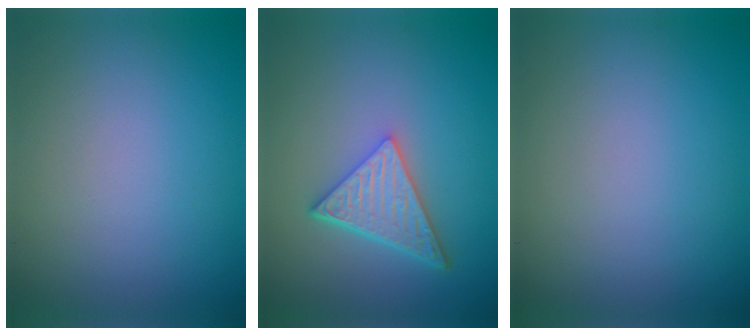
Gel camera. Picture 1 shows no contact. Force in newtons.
{"total": 5.1, "press": 3.7, "slide": 3.5}
{"total": 0.0}